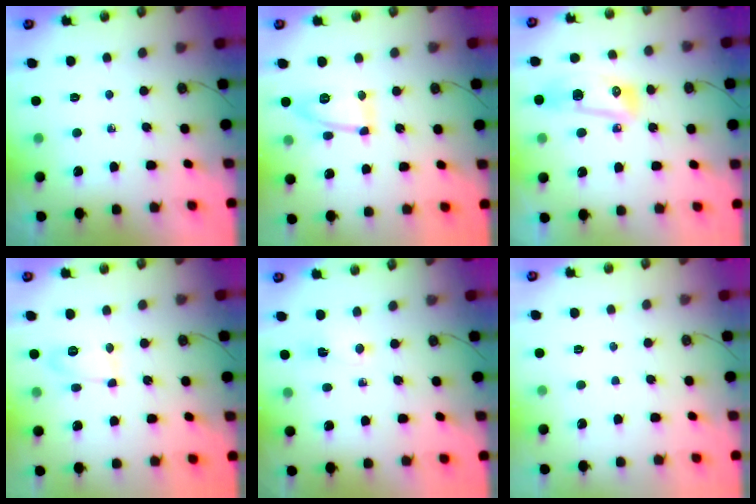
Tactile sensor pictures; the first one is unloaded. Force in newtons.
{"total": 12.7, "press": 12.6, "slide": 1.0}
{"total": 10.5, "press": 10.3, "slide": 2.0}
{"total": 9.8, "press": 9.8, "slide": 0.9}
{"total": 2.0, "press": 1.6, "slide": 1.2}
{"total": 1.3, "press": 1.3, "slide": 0.1}